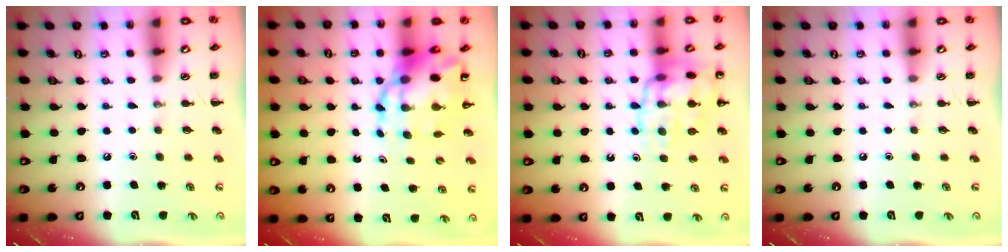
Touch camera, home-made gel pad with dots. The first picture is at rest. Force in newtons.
{"total": 10.5, "press": 10.1, "slide": 2.7}
{"total": 15.2, "press": 15.1, "slide": 1.6}
{"total": 0.0}